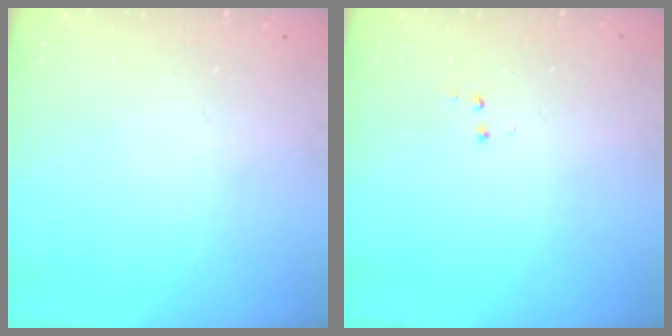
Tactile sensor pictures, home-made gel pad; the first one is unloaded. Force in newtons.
{"total": 3.3, "press": 3.3, "slide": 0.4}